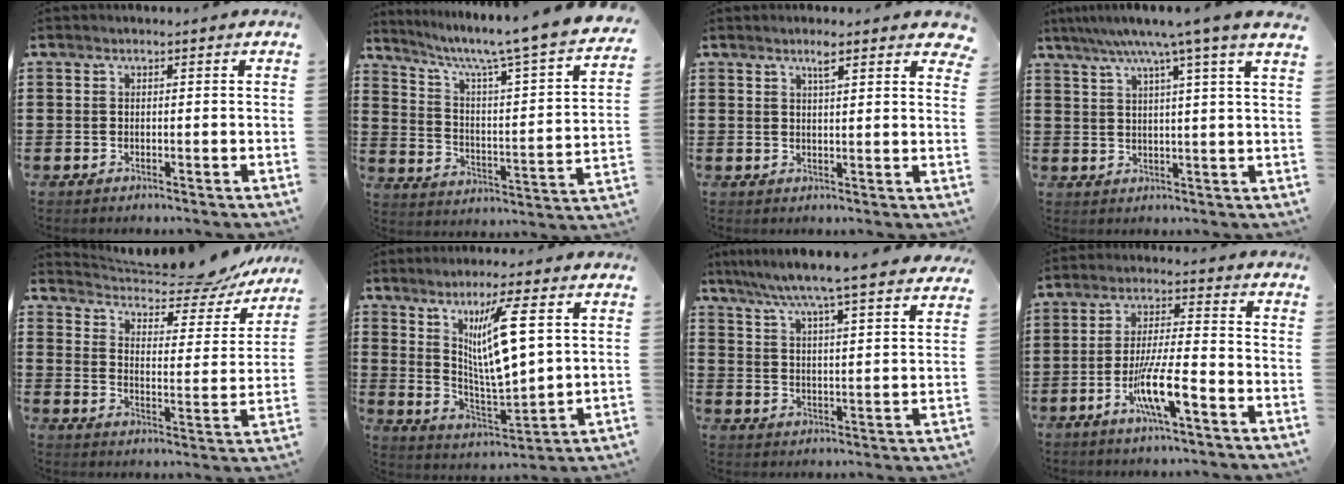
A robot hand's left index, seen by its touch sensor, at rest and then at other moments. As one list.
[{"total": 6.7, "force": [5.4, -0.7, 4.0], "torque": [-0.100, -0.052, 0.076]}, {"total": 3.5, "force": [2.7, 0.1, 2.2], "torque": [-0.033, -0.008, 0.042]}, {"total": 6.9, "force": [5.1, -0.4, 4.7], "torque": [-0.108, -0.015, 0.082]}, {"total": 6.8, "force": [6.3, 1.1, 2.1], "torque": [-0.049, -0.048, 0.104]}, {"total": 10.3, "force": [4.2, 2.0, 9.2], "torque": [-0.175, -0.013, 0.066]}, {"total": 6.6, "force": [5.8, -1.0, 2.8], "torque": [-0.078, -0.043, 0.094]}, {"total": 8.6, "force": [-4.0, 1.3, 7.5], "torque": [-0.153, -0.008, -0.079]}]